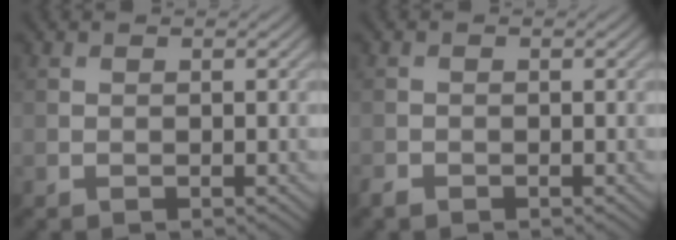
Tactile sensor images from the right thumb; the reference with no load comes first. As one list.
[{"total": 0.8, "force": [-0.7, 0.3, 0.2], "torque": [-0.004, -0.002, -0.017]}]